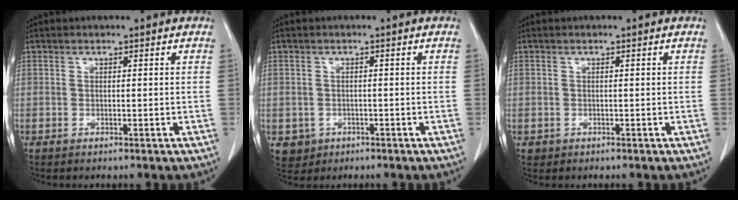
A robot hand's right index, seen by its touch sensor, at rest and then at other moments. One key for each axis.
{"total": 3.4, "fx": -1.1, "fy": 3.2, "fz": 0.4, "tx": 0.001, "ty": 0.006, "tz": -0.011}
{"total": 0.9, "fx": -0.1, "fy": 0.9, "fz": 0.0, "tx": 0.006, "ty": 0.004, "tz": -0.002}